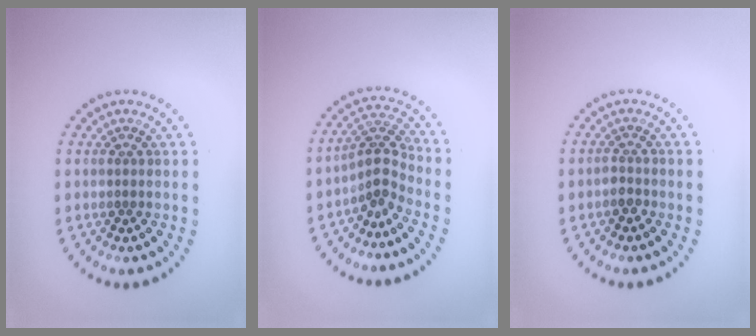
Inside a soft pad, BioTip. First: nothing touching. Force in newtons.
{"total": 2.8, "press": 1.9, "slide": 2.1}
{"total": 1.2, "press": 1.0, "slide": 0.8}